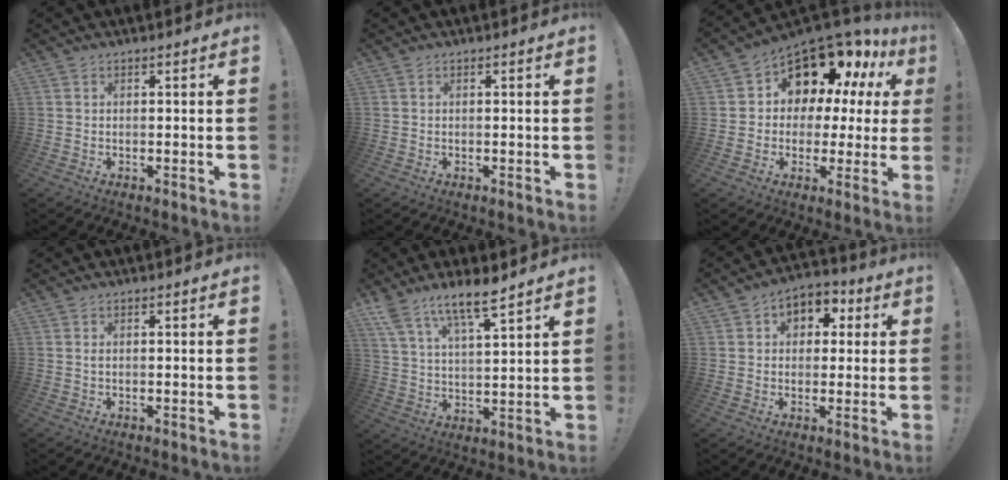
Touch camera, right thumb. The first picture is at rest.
{"total": 0.0}
{"total": 13.5, "force": [8.8, 7.5, 7.0], "torque": [-0.105, -0.079, 0.159]}
{"total": 0.6, "force": [-0.1, 0.0, 0.6], "torque": [-0.016, 0.002, -0.002]}
{"total": 10.8, "force": [8.8, 2.3, 5.9], "torque": [-0.121, -0.049, 0.158]}
{"total": 6.6, "force": [1.0, 5.9, 2.8], "torque": [-0.031, 0.004, 0.023]}